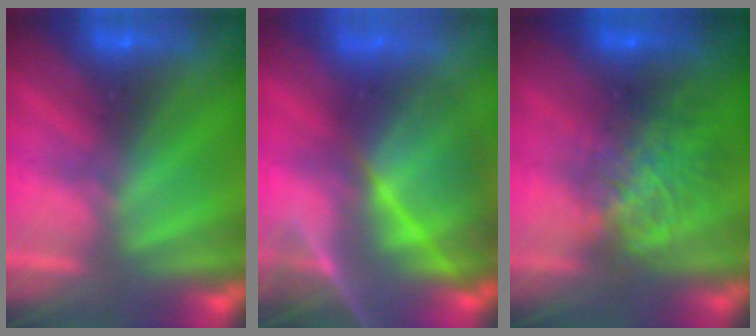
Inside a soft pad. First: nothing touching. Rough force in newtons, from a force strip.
{"total": 7.6}
{"total": 7.8}